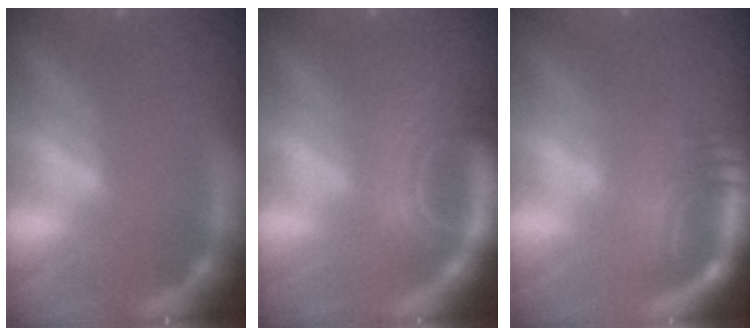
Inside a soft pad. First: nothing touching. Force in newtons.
{"total": 8.1}
{"total": 6.5}